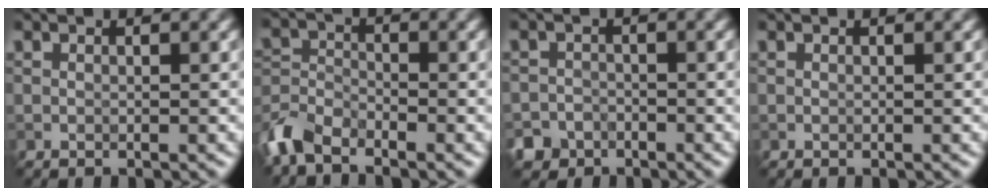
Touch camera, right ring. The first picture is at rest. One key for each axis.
{"total": 4.6, "fx": -3.6, "fy": 1.9, "fz": 2.1, "tx": -0.047, "ty": -0.003, "tz": -0.085}
{"total": 3.7, "fx": -2.8, "fy": 2.5, "fz": 0.2, "tx": 0.016, "ty": -0.003, "tz": -0.045}
{"total": 0.0}